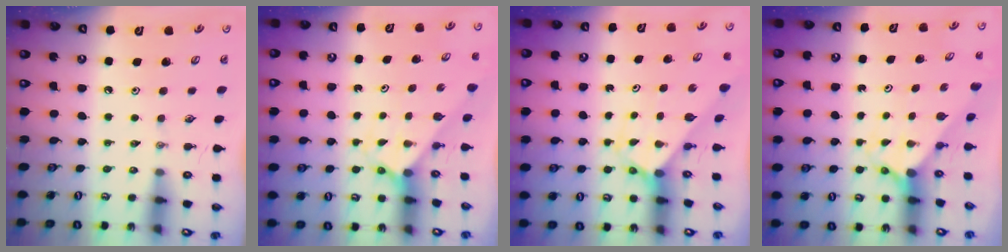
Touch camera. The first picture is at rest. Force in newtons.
{"total": 2.2, "press": 2.2, "slide": 0.2}
{"total": 2.5, "press": 2.5, "slide": 0.2}
{"total": 1.7, "press": 1.7, "slide": 0.1}